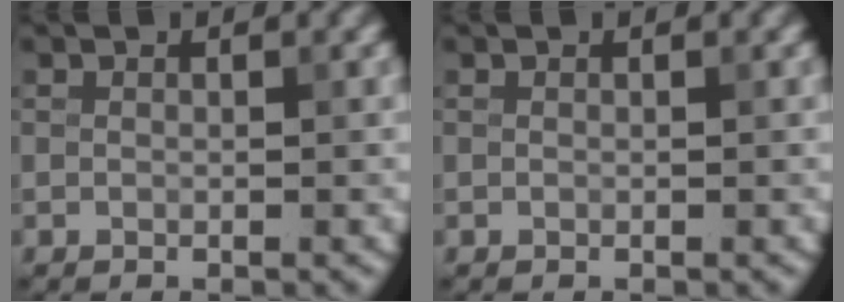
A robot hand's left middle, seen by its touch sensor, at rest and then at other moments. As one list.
[{"total": 0.0}]